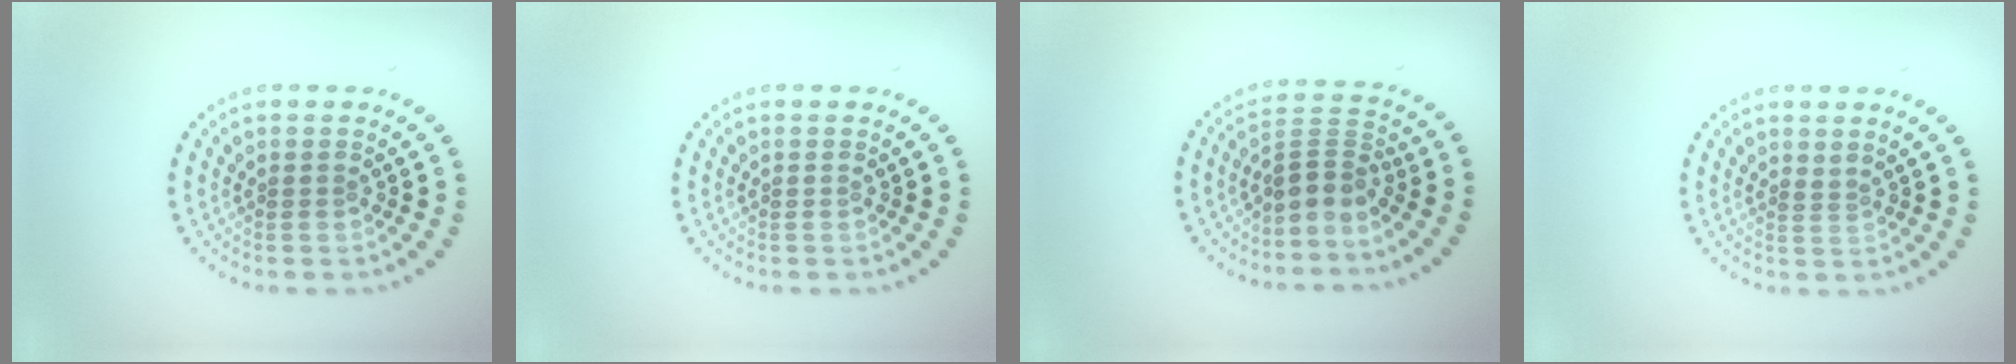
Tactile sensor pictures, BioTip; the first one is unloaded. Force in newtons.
{"total": 0.0}
{"total": 2.8, "press": 2.0, "slide": 1.9}
{"total": 0.5, "press": 0.1, "slide": 0.5}